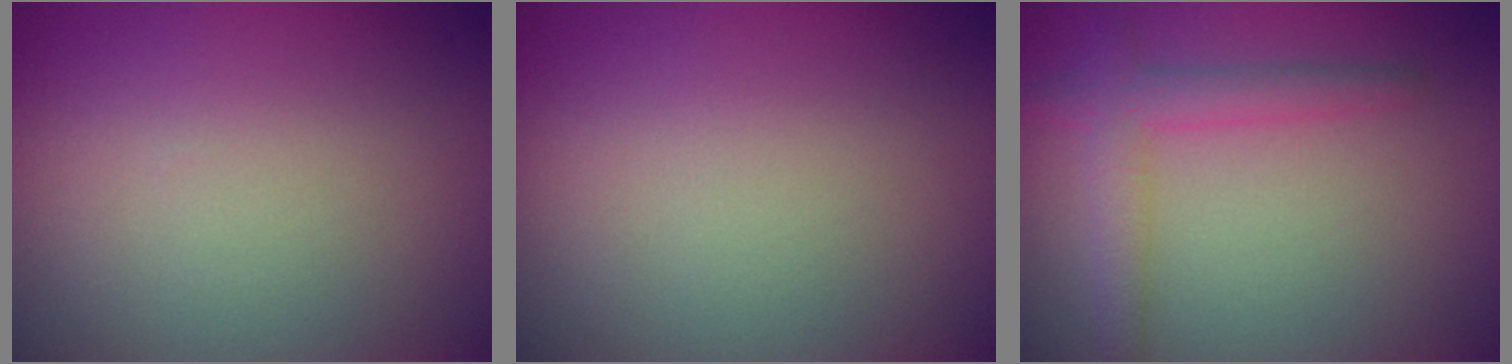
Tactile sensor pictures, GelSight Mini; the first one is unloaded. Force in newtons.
{"total": 0.0}
{"total": 3.2, "press": 3.1, "slide": 0.2}